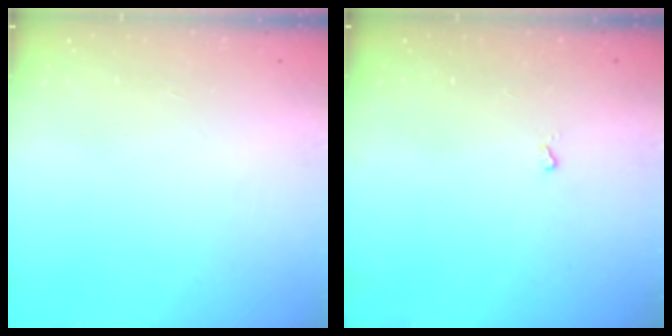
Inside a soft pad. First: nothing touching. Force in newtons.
{"total": 2.6, "press": 2.6, "slide": 0.4}